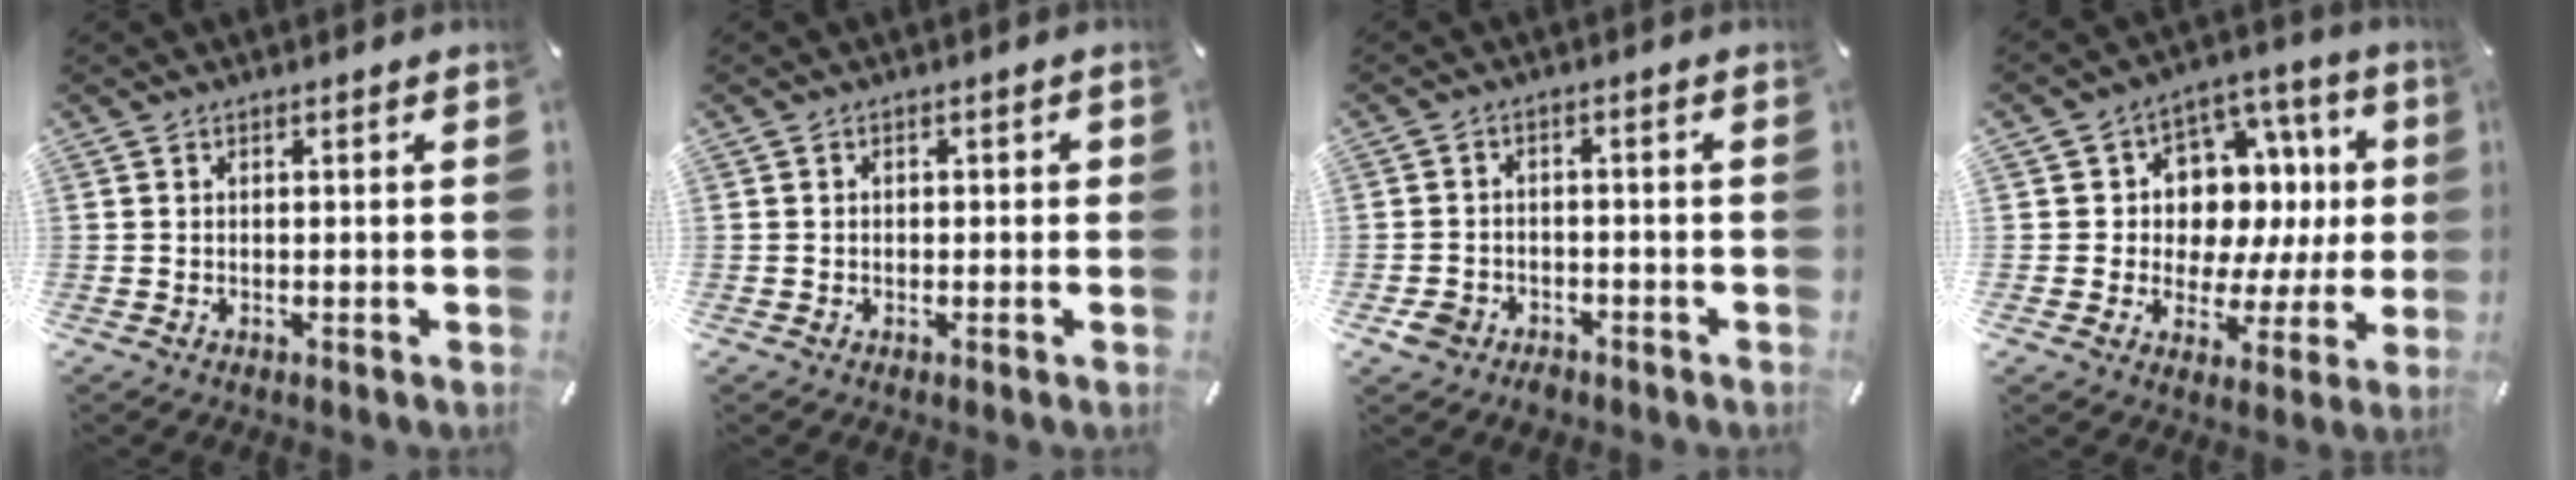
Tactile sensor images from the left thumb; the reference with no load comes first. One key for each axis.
{"total": 1.2, "fx": -0.5, "fy": 0.9, "fz": 0.5, "tx": -0.010, "ty": 0.005, "tz": -0.013}
{"total": 4.4, "fx": -2.8, "fy": 3.2, "fz": 1.3, "tx": -0.031, "ty": 0.009, "tz": -0.054}
{"total": 11.6, "fx": 2.5, "fy": 10.1, "fz": 5.2, "tx": -0.072, "ty": -0.038, "tz": 0.056}